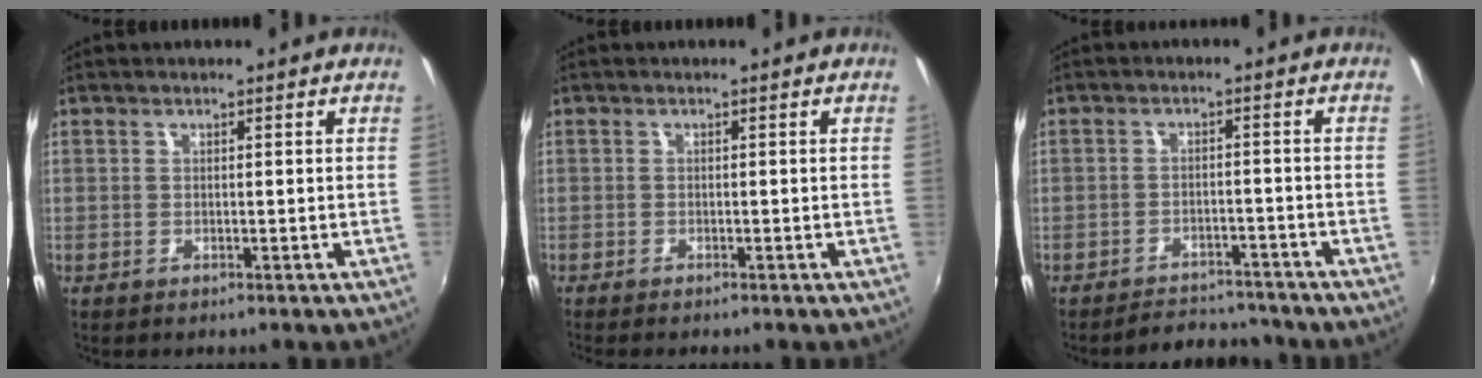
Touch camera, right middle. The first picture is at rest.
{"total": 1.3, "force": [-1.2, 0.1, 0.6], "torque": [-0.012, -0.008, -0.020]}
{"total": 7.7, "force": [-7.2, 2.4, 1.2], "torque": [-0.040, 0.007, -0.096]}